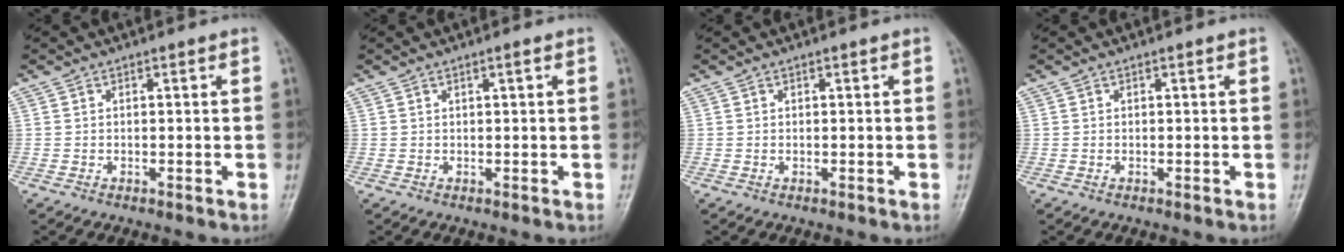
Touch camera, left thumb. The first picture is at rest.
{"total": 0.8, "force": [0.4, 0.0, 0.7], "torque": [-0.011, 0.001, 0.006]}
{"total": 0.0}
{"total": 0.0}